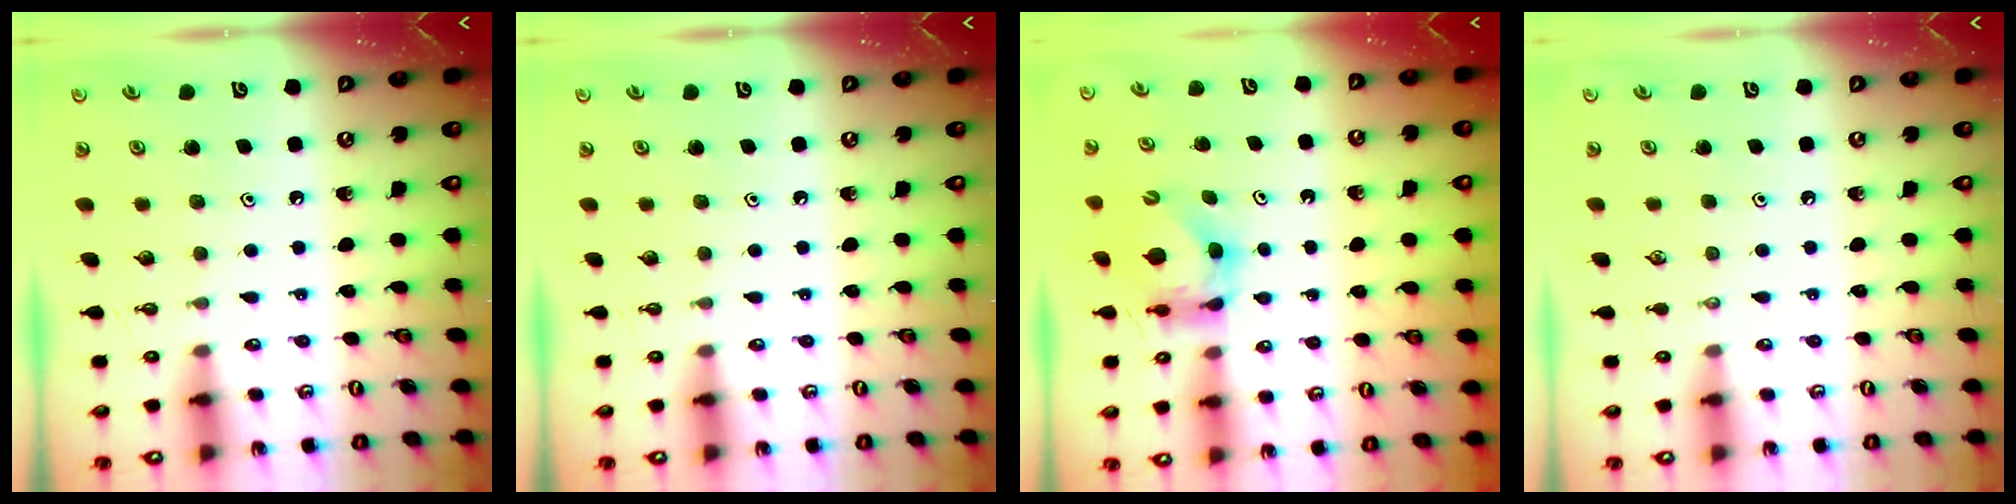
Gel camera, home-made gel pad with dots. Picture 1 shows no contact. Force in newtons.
{"total": 0.0}
{"total": 6.0, "press": 6.0, "slide": 0.6}
{"total": 0.0}